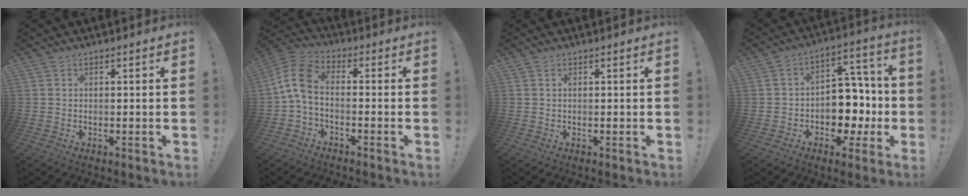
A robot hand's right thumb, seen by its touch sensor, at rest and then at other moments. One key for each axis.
{"total": 9.9, "fx": -0.1, "fy": 5.7, "fz": 8.1, "tx": -0.165, "ty": 0.015, "tz": 0.005}
{"total": 0.0}
{"total": 11.8, "fx": -3.0, "fy": 9.8, "fz": 5.9, "tx": -0.048, "ty": 0.016, "tz": -0.040}